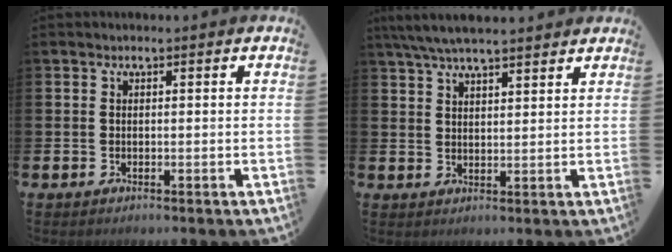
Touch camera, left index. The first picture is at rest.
{"total": 5.8, "force": [5.3, 0.8, 2.1], "torque": [-0.052, -0.012, 0.097]}